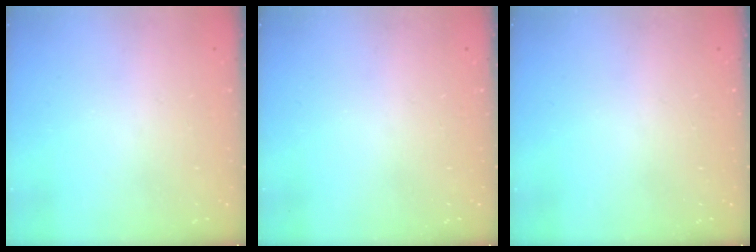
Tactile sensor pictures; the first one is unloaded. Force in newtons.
{"total": 0.0}
{"total": 0.0}